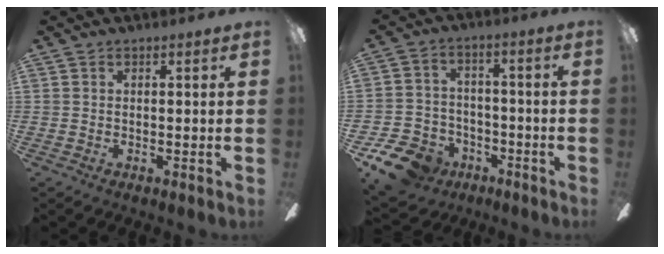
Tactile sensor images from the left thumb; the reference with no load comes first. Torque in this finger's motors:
{"motor_torque": [-1.23, 1.24, 0.03, 0.01, 0.02]}